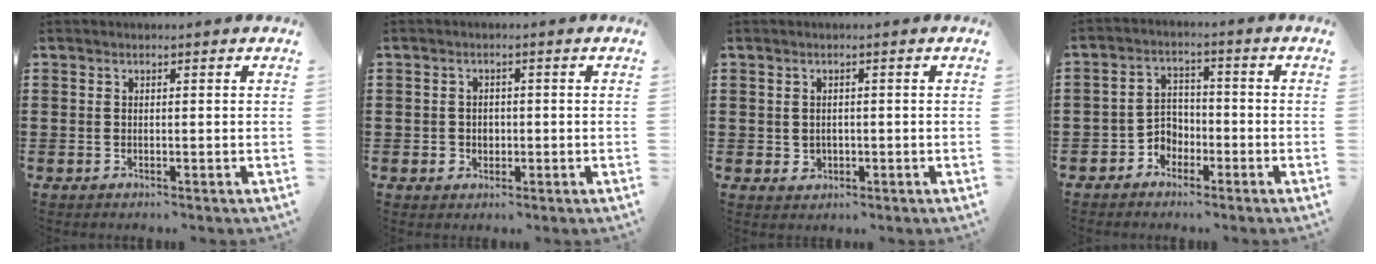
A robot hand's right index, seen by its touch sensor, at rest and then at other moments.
{"total": 1.8, "force": [-0.2, 1.7, 0.4], "torque": [-0.015, 0.005, -0.008]}
{"total": 1.5, "force": [0.1, 1.3, 0.6], "torque": [-0.015, 0.008, -0.001]}
{"total": 3.5, "force": [-2.3, 2.6, 0.7], "torque": [-0.024, 0.010, -0.050]}